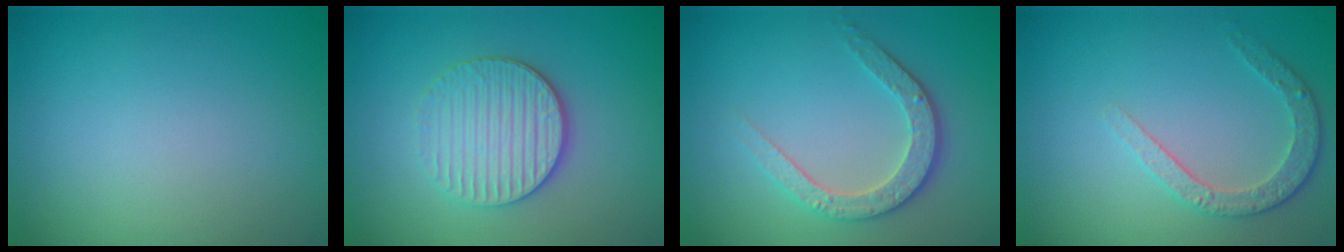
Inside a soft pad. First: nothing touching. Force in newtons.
{"total": 4.0, "press": 3.4, "slide": 2.0}
{"total": 3.4, "press": 2.9, "slide": 1.8}
{"total": 2.6, "press": 2.5, "slide": 0.8}